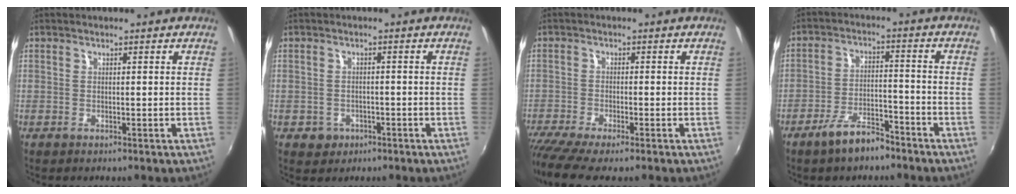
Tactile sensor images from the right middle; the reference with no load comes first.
{"total": 3.6, "force": [-1.6, 3.1, 1.1], "torque": [-0.030, 0.002, -0.018]}
{"total": 7.8, "force": [-6.3, 0.5, 4.5], "torque": [-0.114, -0.036, -0.111]}
{"total": 7.7, "force": [-6.0, 2.5, 4.1], "torque": [-0.088, 0.005, -0.097]}